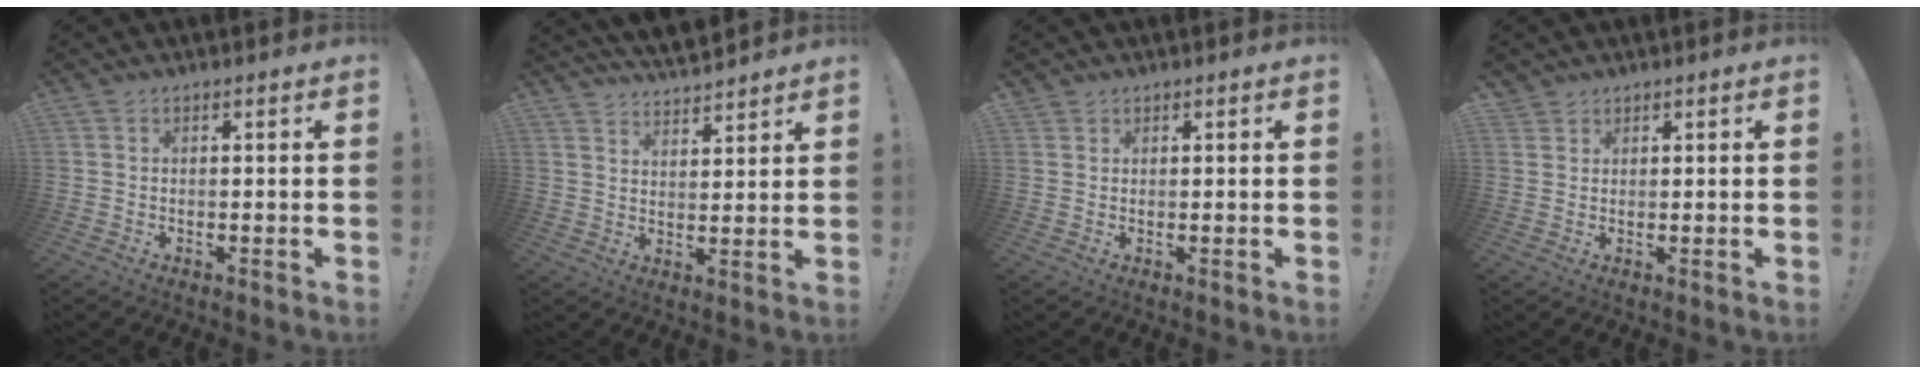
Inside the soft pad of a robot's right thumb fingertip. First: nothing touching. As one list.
[{"total": 6.1, "force": [5.6, 1.6, 1.5], "torque": [-0.026, -0.046, 0.103]}, {"total": 1.3, "force": [1.1, 0.7, 0.1], "torque": [0.002, -0.006, 0.021]}, {"total": 1.9, "force": [1.7, 0.9, 0.1], "torque": [0.001, -0.010, 0.032]}]